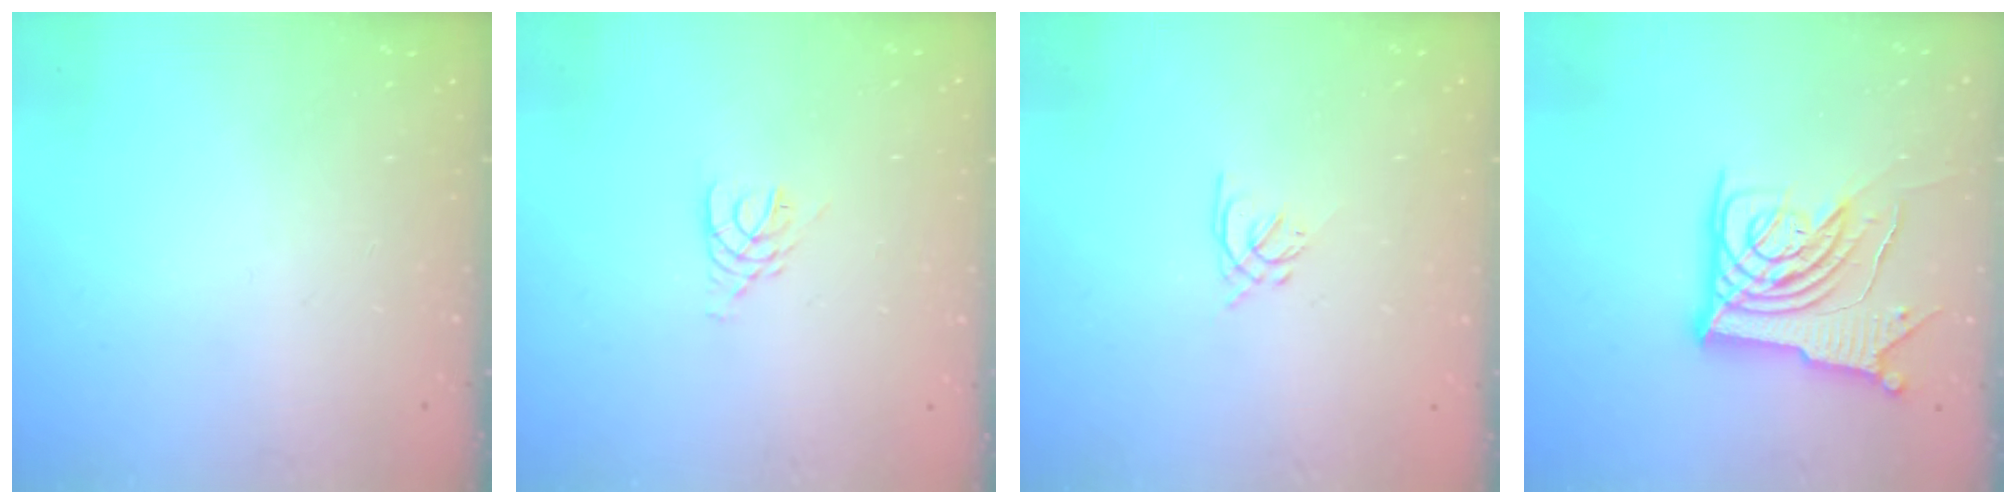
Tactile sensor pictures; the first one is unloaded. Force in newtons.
{"total": 4.4, "press": 4.4, "slide": 0.6}
{"total": 1.3, "press": 1.1, "slide": 0.6}
{"total": 14.0, "press": 13.9, "slide": 1.5}